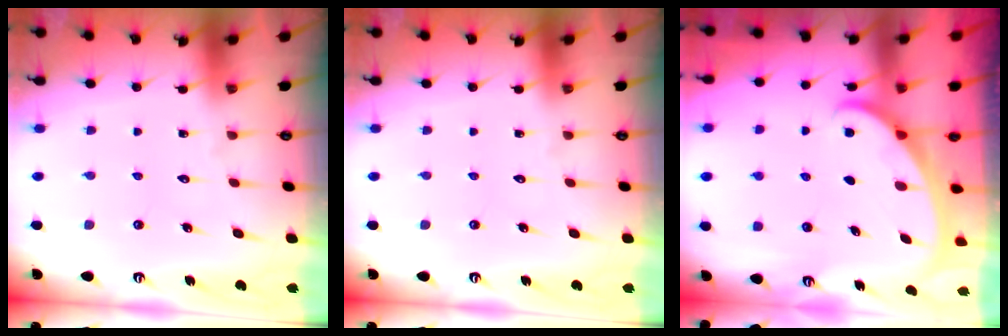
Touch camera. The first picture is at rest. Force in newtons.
{"total": 0.0}
{"total": 2.2, "press": 2.1, "slide": 0.3}